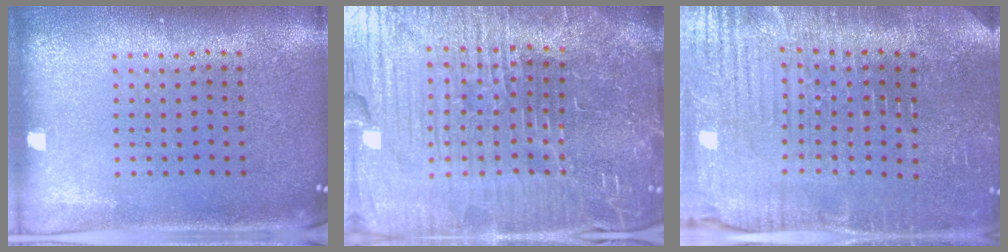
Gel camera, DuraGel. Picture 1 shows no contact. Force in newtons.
{"total": 7.4, "press": 6.6, "slide": 3.5}
{"total": 4.0, "press": 3.9, "slide": 1.0}